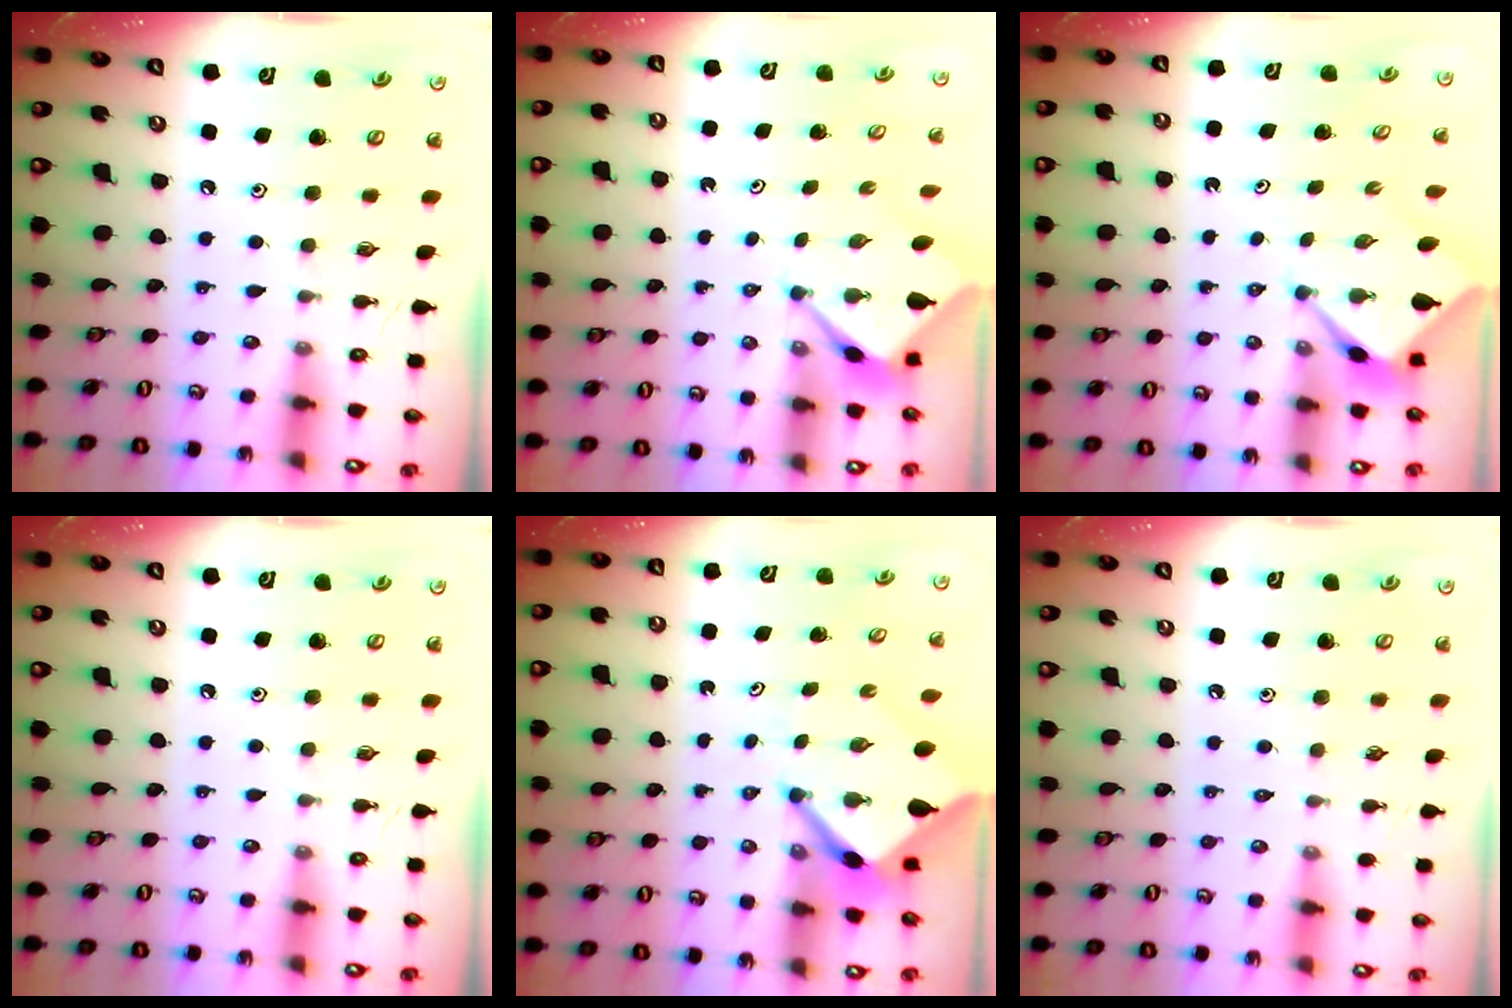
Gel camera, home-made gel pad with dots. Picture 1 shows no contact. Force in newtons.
{"total": 2.6, "press": 2.6, "slide": 0.2}
{"total": 2.5, "press": 2.4, "slide": 0.3}
{"total": 0.0}
{"total": 4.4, "press": 4.4, "slide": 0.5}
{"total": 1.2, "press": 1.1, "slide": 0.3}